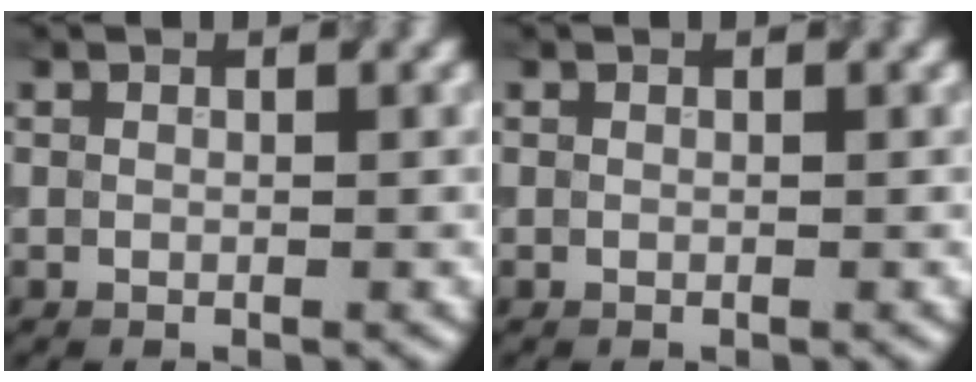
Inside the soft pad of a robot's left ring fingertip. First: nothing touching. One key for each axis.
{"total": 0.0}